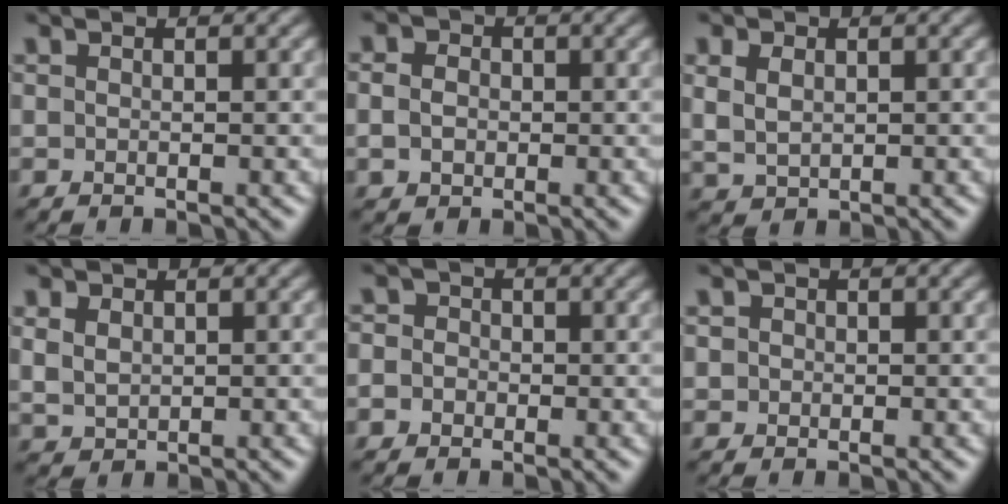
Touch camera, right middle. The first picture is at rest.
{"total": 2.9, "force": [0.3, 2.5, 1.4], "torque": [-0.026, 0.011, -0.009]}
{"total": 2.1, "force": [0.9, 1.5, 1.1], "torque": [-0.031, 0.000, 0.023]}
{"total": 1.9, "force": [1.0, 1.4, 0.8], "torque": [-0.022, 0.000, 0.025]}
{"total": 3.1, "force": [0.2, 2.8, 1.2], "torque": [-0.002, 0.018, -0.029]}
{"total": 1.0, "force": [0.2, 1.0, 0.1], "torque": [0.003, 0.002, 0.001]}